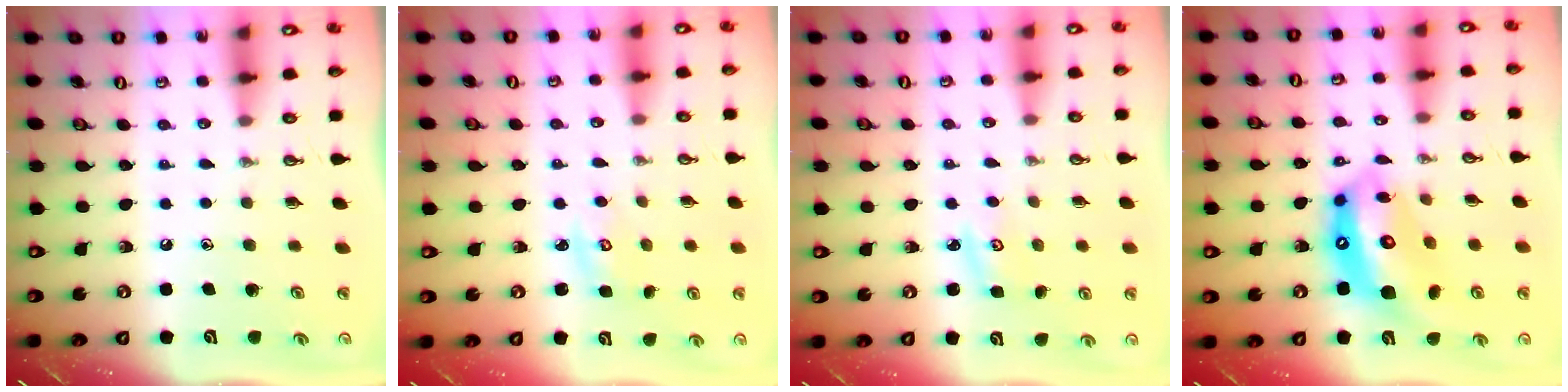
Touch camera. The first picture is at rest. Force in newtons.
{"total": 2.7, "press": 2.7, "slide": 0.3}
{"total": 3.1, "press": 3.1, "slide": 0.4}
{"total": 17.3, "press": 17.2, "slide": 2.0}